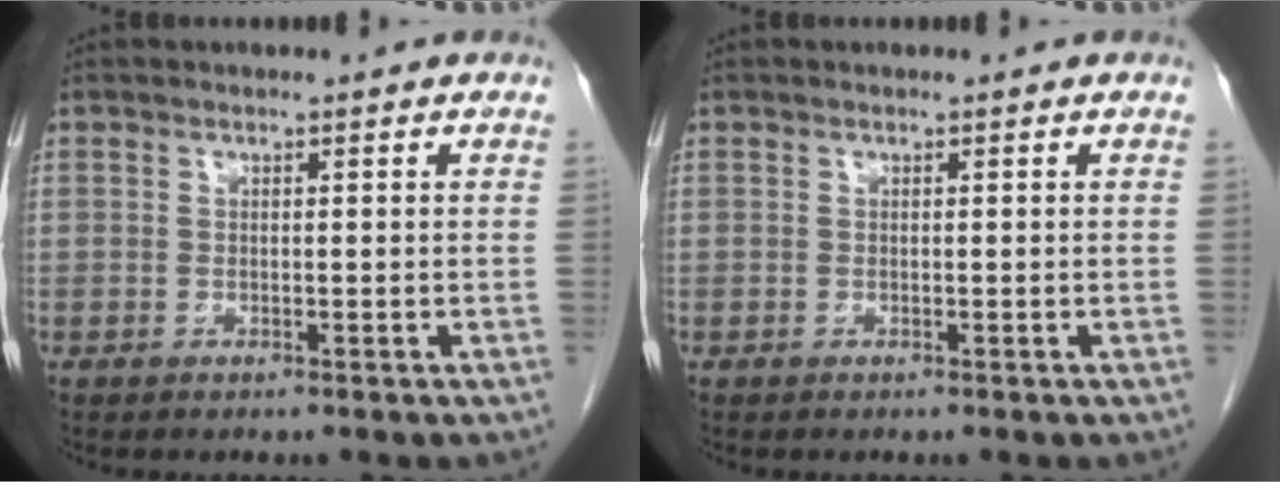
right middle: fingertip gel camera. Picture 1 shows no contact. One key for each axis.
{"total": 0.0}